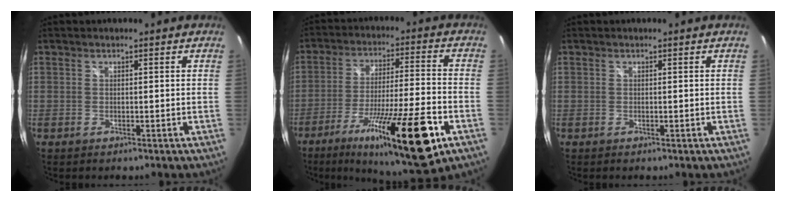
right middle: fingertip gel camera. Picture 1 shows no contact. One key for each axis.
{"total": 21.9, "fx": -11.5, "fy": 3.0, "fz": 18.4, "tx": -0.322, "ty": -0.043, "tz": -0.184}
{"total": 0.0}